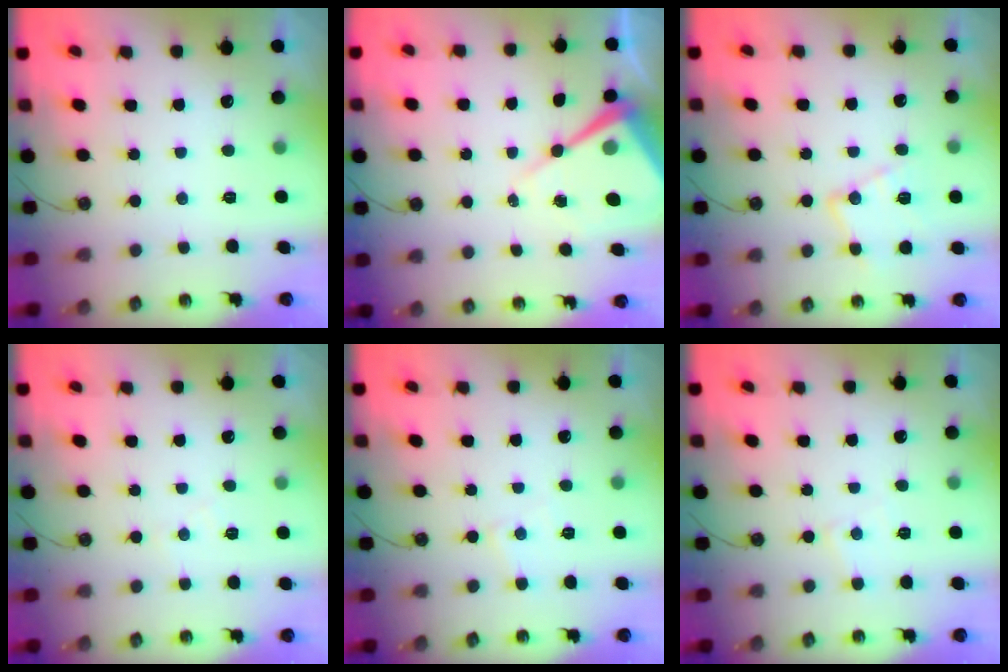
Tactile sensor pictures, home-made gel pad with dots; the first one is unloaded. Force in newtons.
{"total": 13.5, "press": 13.5, "slide": 1.0}
{"total": 11.8, "press": 11.8, "slide": 0.5}
{"total": 4.5, "press": 4.5, "slide": 0.7}
{"total": 4.6, "press": 4.5, "slide": 0.7}
{"total": 4.6, "press": 4.5, "slide": 0.7}